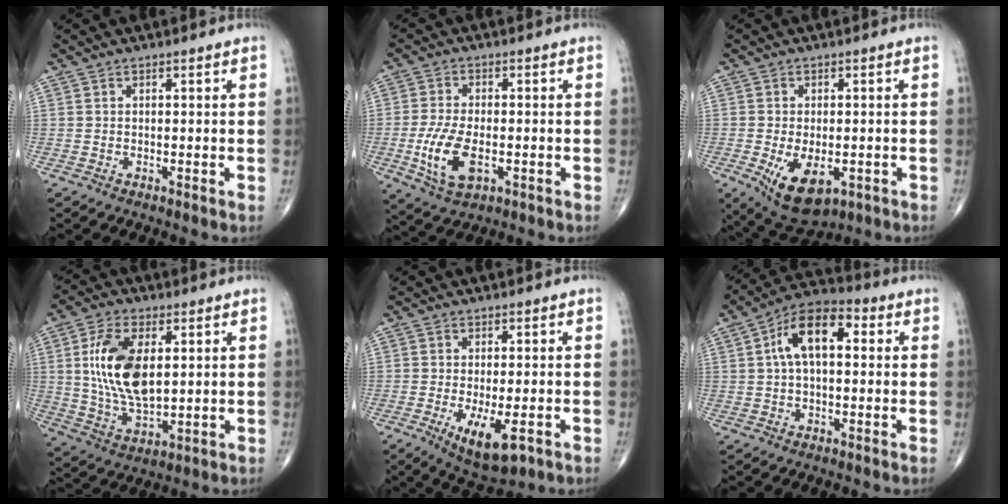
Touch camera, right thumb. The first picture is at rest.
{"total": 9.6, "force": [-2.4, 4.9, 7.9], "torque": [-0.162, -0.003, -0.039]}
{"total": 9.7, "force": [-3.3, 5.3, 7.5], "torque": [-0.115, -0.008, -0.039]}
{"total": 14.8, "force": [2.7, 7.6, 12.4], "torque": [-0.235, -0.014, 0.059]}
{"total": 8.5, "force": [-3.2, 3.3, 7.2], "torque": [-0.118, -0.012, -0.042]}
{"total": 11.4, "force": [2.1, 6.0, 9.4], "torque": [-0.160, 0.032, 0.025]}